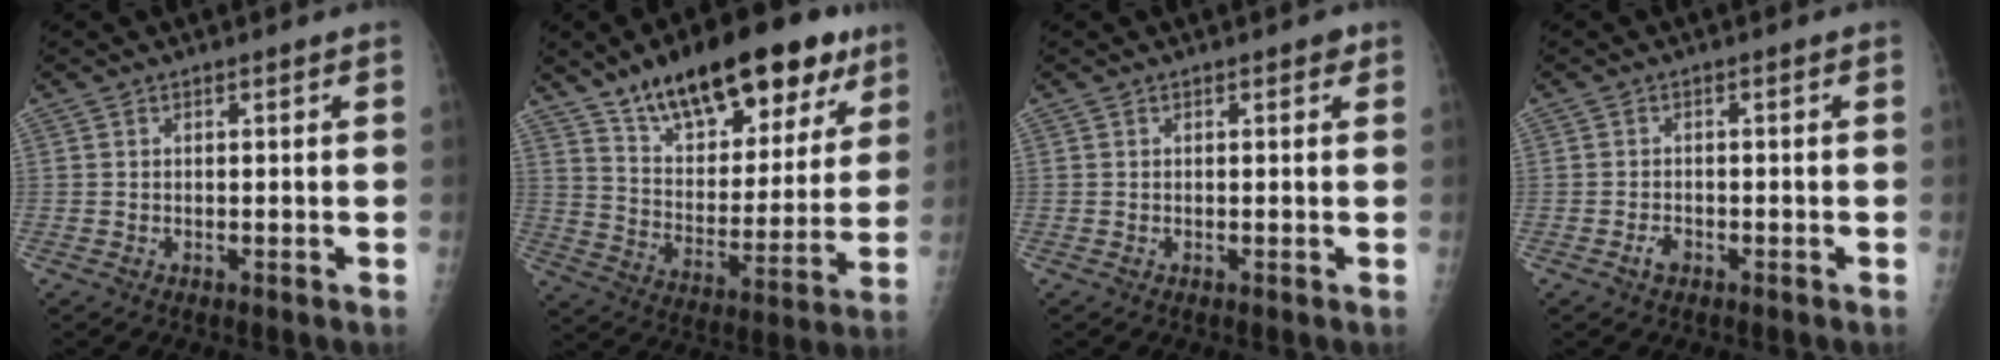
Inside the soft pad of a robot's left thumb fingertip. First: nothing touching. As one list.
[{"total": 25.9, "force": [16.4, 11.3, 16.6], "torque": [-0.211, -0.040, 0.256]}, {"total": 0.8, "force": [0.4, 0.5, 0.5], "torque": [0.001, 0.000, 0.001]}, {"total": 1.8, "force": [-1.0, 1.1, 0.9], "torque": [-0.017, 0.007, -0.018]}]